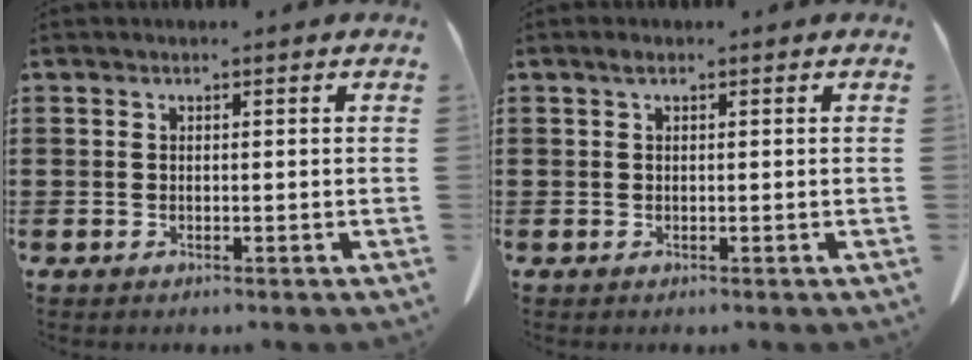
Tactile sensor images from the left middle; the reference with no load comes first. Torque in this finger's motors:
{"motor_torque": [1.02, 1.12, 0.20, 0.04]}